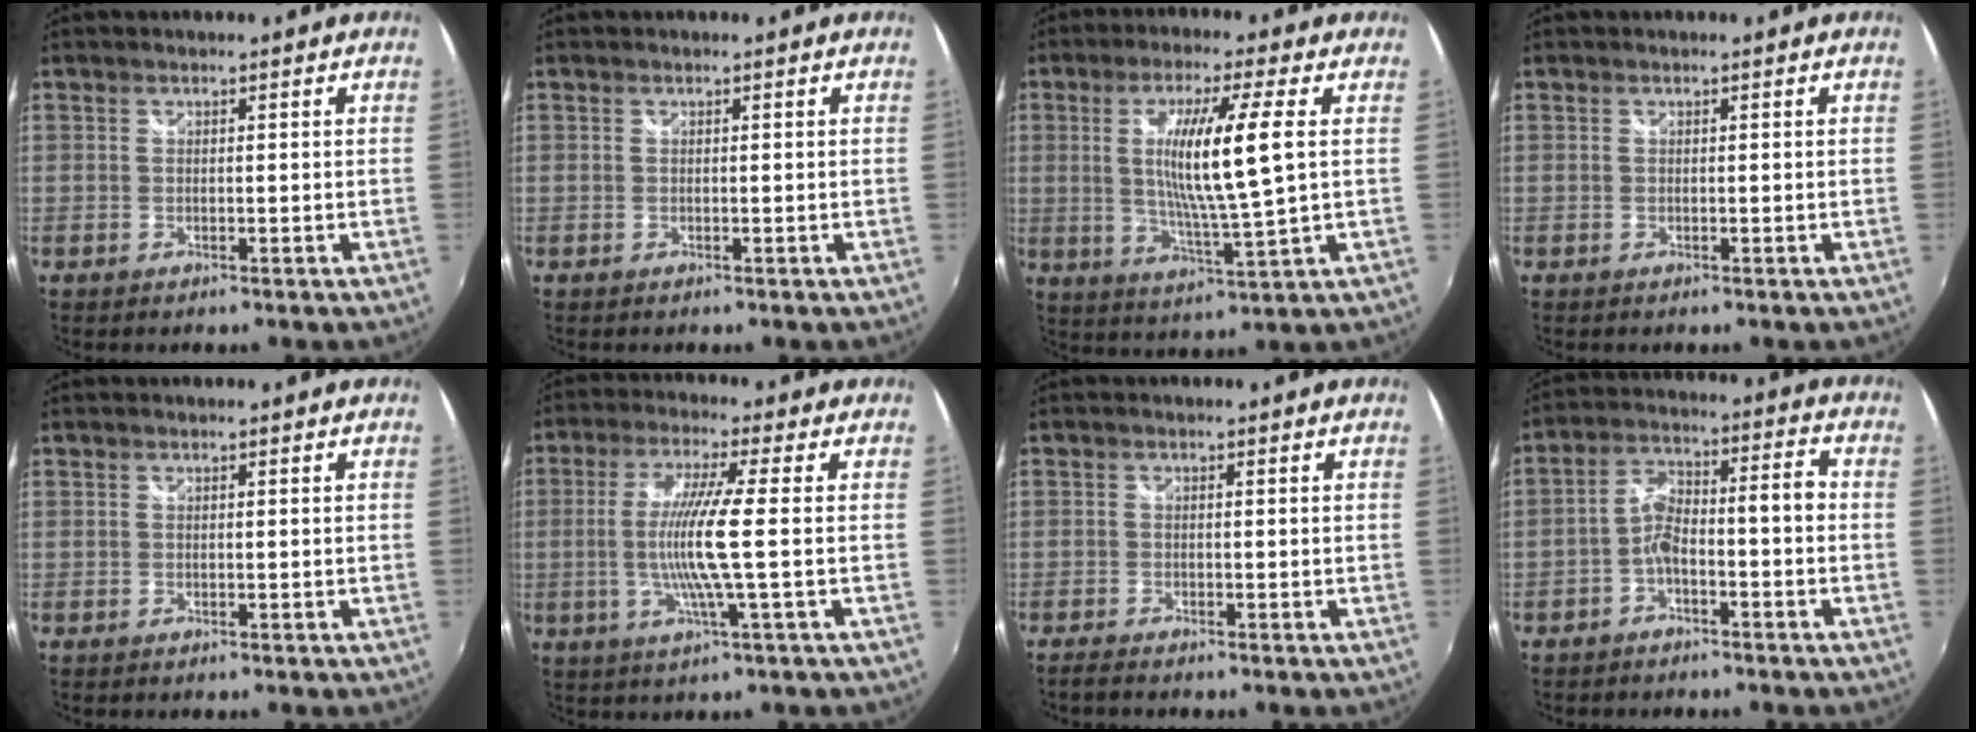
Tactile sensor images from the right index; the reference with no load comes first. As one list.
[{"total": 0.0}, {"total": 12.0, "force": [1.6, -0.5, 11.9], "torque": [-0.214, -0.014, 0.032]}, {"total": 0.0}, {"total": 0.0}, {"total": 9.3, "force": [-1.0, -1.3, 9.2], "torque": [-0.181, -0.008, -0.020]}, {"total": 2.2, "force": [-2.0, 0.3, 0.7], "torque": [-0.019, -0.012, -0.037]}, {"total": 6.9, "force": [-3.4, 2.0, 5.6], "torque": [-0.114, 0.023, -0.055]}]